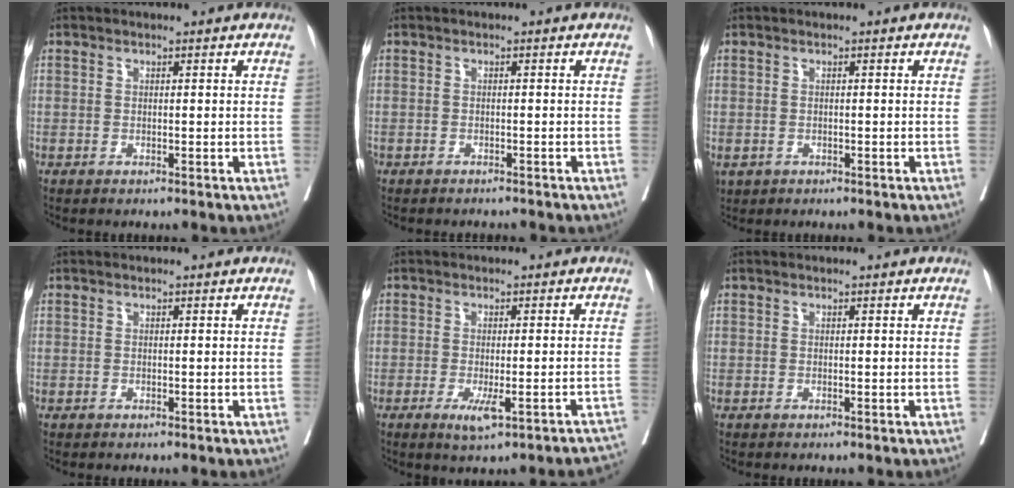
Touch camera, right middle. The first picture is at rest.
{"total": 3.1, "force": [-2.8, 1.2, 0.6], "torque": [-0.009, -0.003, -0.039]}
{"total": 2.3, "force": [-1.1, 1.9, 0.7], "torque": [-0.014, -0.002, -0.012]}
{"total": 0.0}
{"total": 6.9, "force": [-4.8, 1.2, 4.8], "torque": [-0.044, -0.003, -0.069]}
{"total": 0.0}